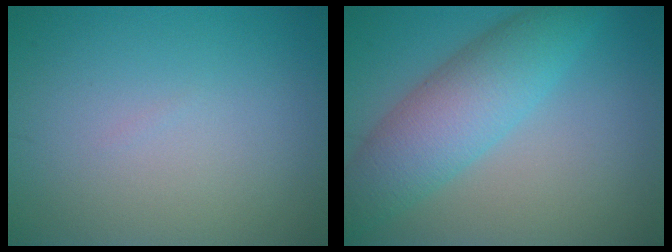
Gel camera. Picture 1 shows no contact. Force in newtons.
{"total": 6.5, "press": 6.5, "slide": 0.1}